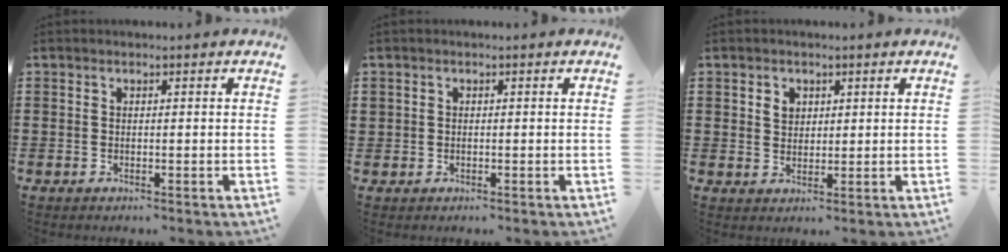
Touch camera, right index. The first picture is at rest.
{"total": 0.7, "force": [0.2, 0.6, 0.1], "torque": [-0.003, 0.004, 0.003]}
{"total": 2.2, "force": [1.0, 1.8, 0.8], "torque": [-0.023, 0.007, 0.018]}